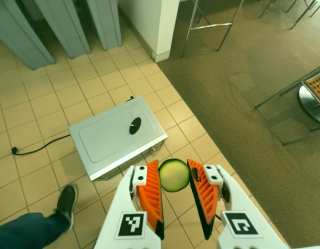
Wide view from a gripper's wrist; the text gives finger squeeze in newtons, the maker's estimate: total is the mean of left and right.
{"total": 8.8, "left": 8.9, "right": 8.6}